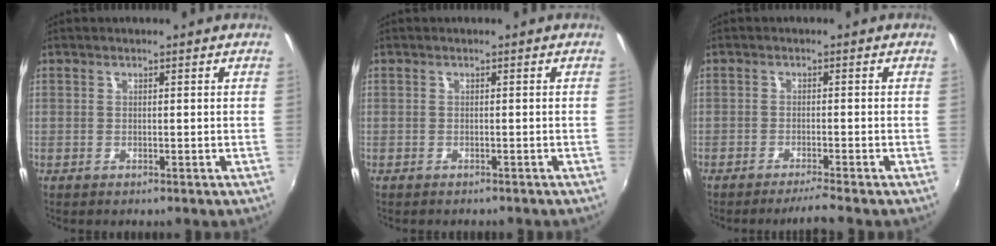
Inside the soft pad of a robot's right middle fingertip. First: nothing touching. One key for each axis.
{"total": 1.2, "fx": -1.1, "fy": 0.4, "fz": 0.3, "tx": -0.010, "ty": -0.006, "tz": -0.014}
{"total": 2.9, "fx": -2.6, "fy": -0.6, "fz": 1.2, "tx": -0.035, "ty": -0.002, "tz": -0.049}